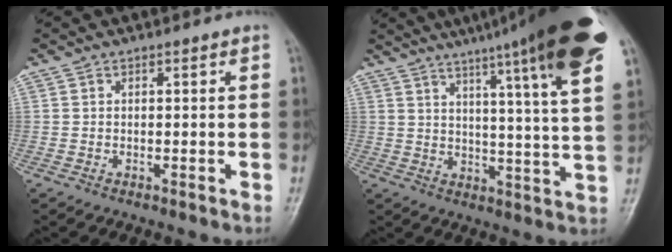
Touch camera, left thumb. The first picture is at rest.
{"total": 22.3, "force": [14.4, 1.4, 17.0], "torque": [-0.233, -0.050, 0.187]}